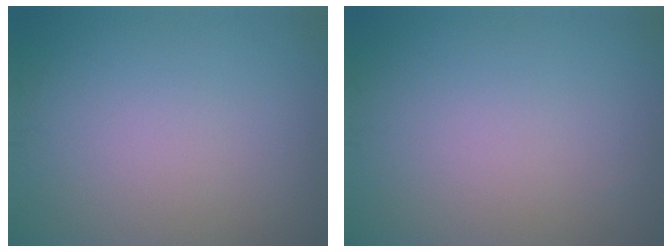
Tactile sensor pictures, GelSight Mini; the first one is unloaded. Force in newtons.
{"total": 0.0}